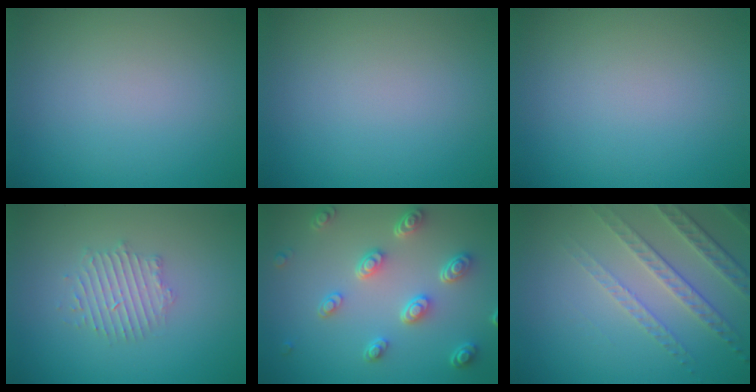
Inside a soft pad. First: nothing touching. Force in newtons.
{"total": 0.0}
{"total": 0.0}
{"total": 2.4, "press": 2.4, "slide": 0.3}
{"total": 4.8, "press": 3.6, "slide": 3.2}
{"total": 4.7, "press": 3.3, "slide": 3.3}